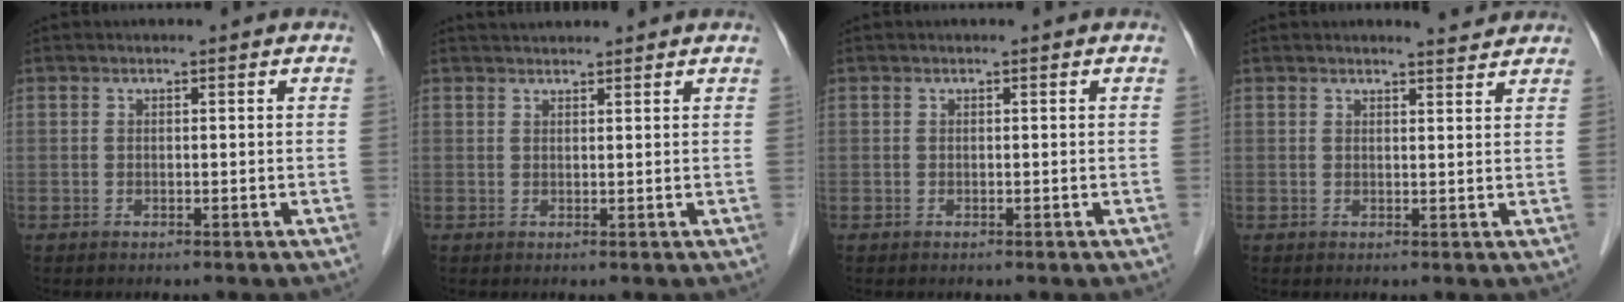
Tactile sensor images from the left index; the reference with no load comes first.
{"total": 3.3, "force": [3.2, 0.4, 0.7], "torque": [-0.013, 0.032, 0.051]}
{"total": 0.0}
{"total": 2.4, "force": [2.4, 0.1, 0.2], "torque": [-0.008, -0.006, 0.028]}